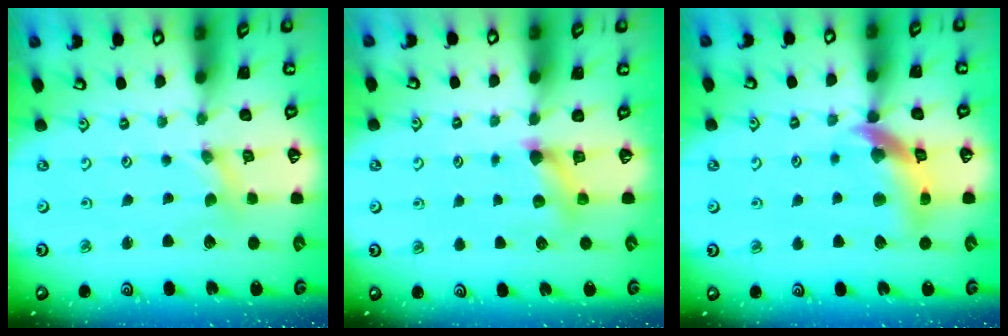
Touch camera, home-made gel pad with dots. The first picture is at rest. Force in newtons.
{"total": 6.1, "press": 6.0, "slide": 0.9}
{"total": 13.2, "press": 13.1, "slide": 1.6}